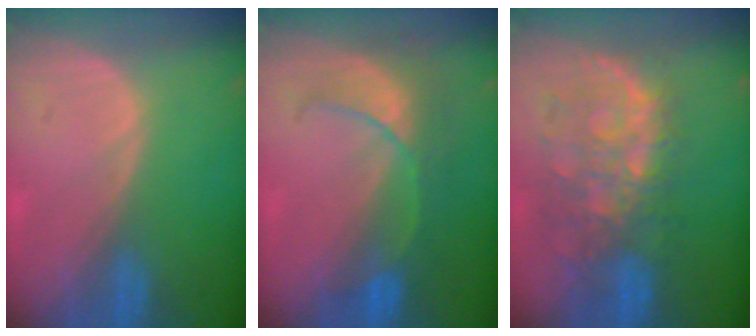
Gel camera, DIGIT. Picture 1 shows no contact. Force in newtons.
{"total": 8.0, "press": 7.3, "slide": 3.3}
{"total": 10.0, "press": 9.1, "slide": 4.0}